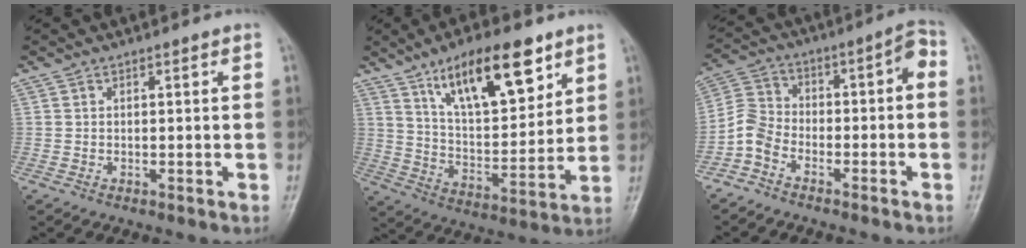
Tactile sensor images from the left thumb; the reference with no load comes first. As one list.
[{"total": 17.8, "force": [10.3, 6.9, 12.8], "torque": [-0.170, -0.049, 0.180]}, {"total": 8.6, "force": [-4.0, 4.4, 6.2], "torque": [-0.101, 0.065, -0.081]}]